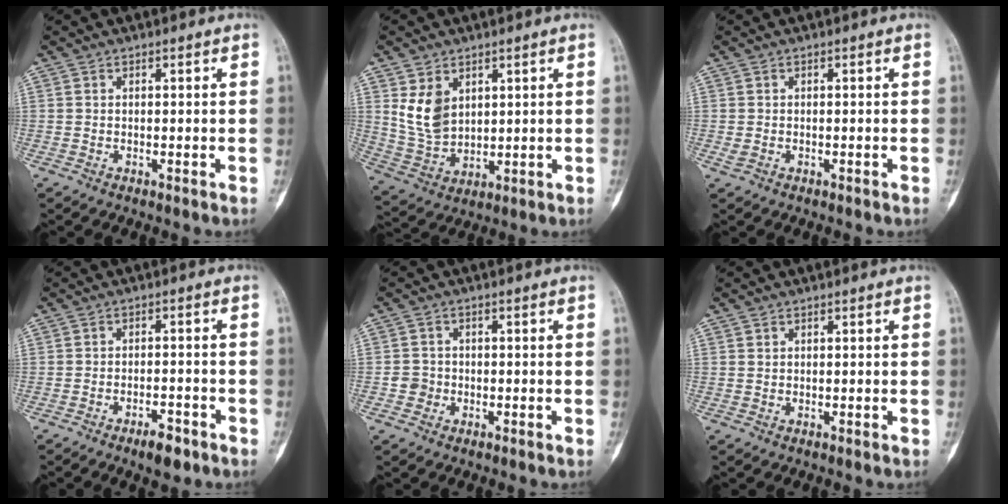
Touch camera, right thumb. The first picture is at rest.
{"total": 8.5, "force": [3.3, 5.8, 5.2], "torque": [-0.083, -0.018, 0.085]}
{"total": 1.0, "force": [-0.2, 0.7, 0.6], "torque": [-0.019, 0.002, -0.002]}
{"total": 4.7, "force": [-3.0, 1.7, 3.1], "torque": [-0.043, 0.015, -0.043]}
{"total": 2.5, "force": [-0.7, 2.4, 0.4], "torque": [0.005, 0.009, -0.017]}
{"total": 0.6, "force": [0.4, 0.4, 0.2], "torque": [0.001, -0.001, 0.008]}